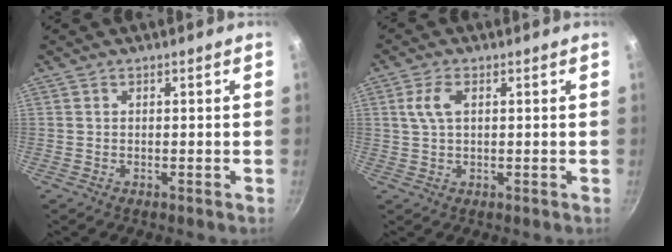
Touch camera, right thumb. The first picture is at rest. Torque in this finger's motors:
{"motor_torque": [-0.15, 0.30, 0.36, -0.26, 0.02]}